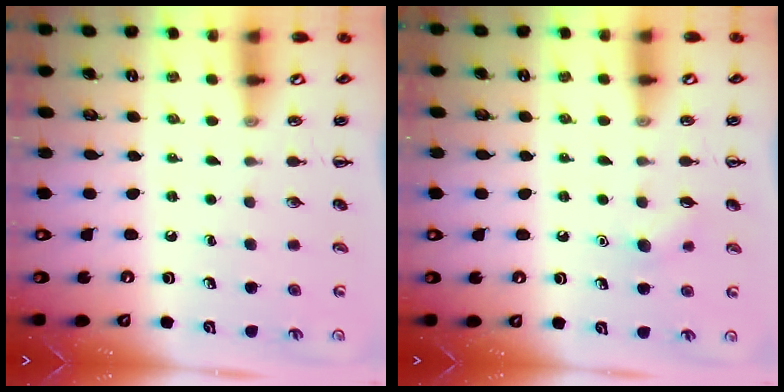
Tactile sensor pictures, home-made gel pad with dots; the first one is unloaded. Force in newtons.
{"total": 7.1, "press": 6.9, "slide": 1.7}